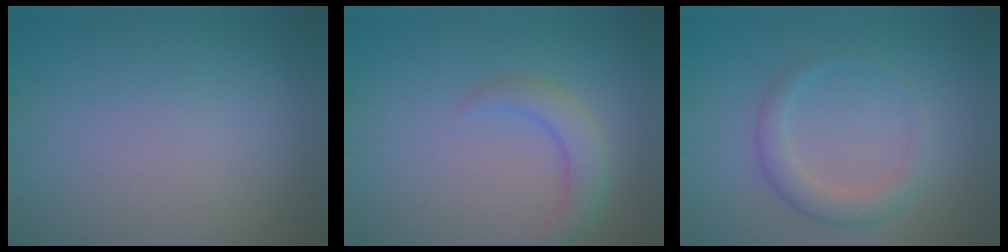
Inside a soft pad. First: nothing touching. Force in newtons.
{"total": 3.0, "press": 3.0, "slide": 0.3}
{"total": 2.9, "press": 2.9, "slide": 0.1}